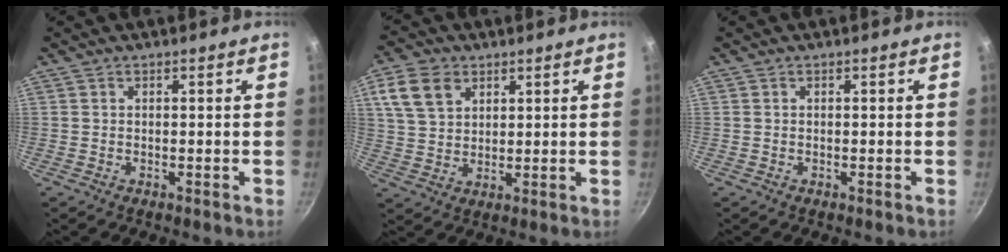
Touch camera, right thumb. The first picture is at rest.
{"total": 9.2, "force": [4.2, 6.4, 5.1], "torque": [-0.084, 0.001, 0.080]}
{"total": 0.0}